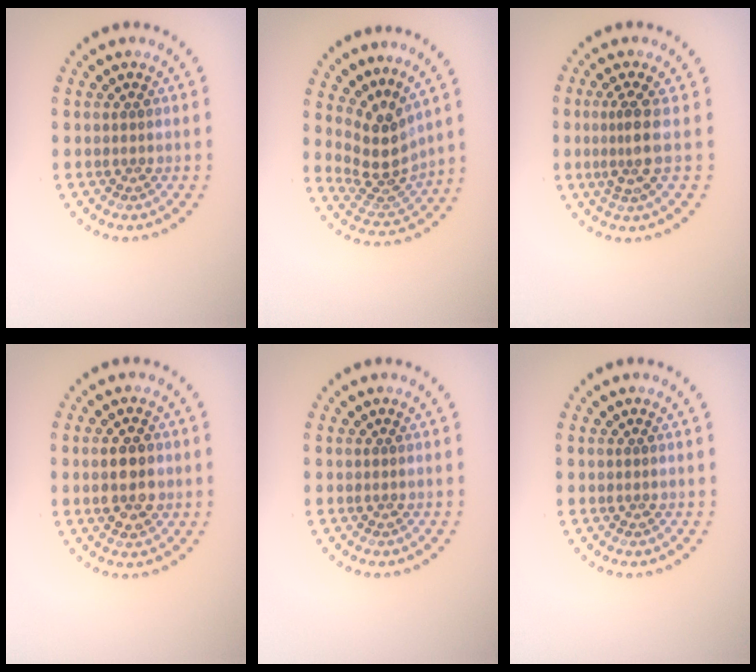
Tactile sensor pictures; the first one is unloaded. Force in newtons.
{"total": 3.8, "press": 2.7, "slide": 2.7}
{"total": 2.6, "press": 1.9, "slide": 1.8}
{"total": 3.9, "press": 3.9, "slide": 0.2}
{"total": 0.0}
{"total": 0.0}